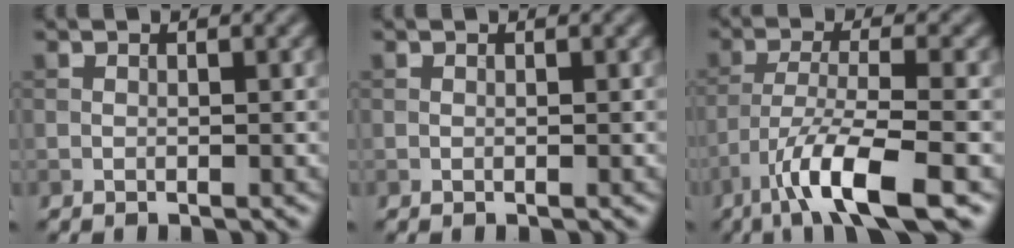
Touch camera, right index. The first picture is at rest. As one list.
[{"total": 0.0}, {"total": 7.5, "force": [-4.5, 1.3, 5.8], "torque": [-0.098, 0.000, -0.087]}]